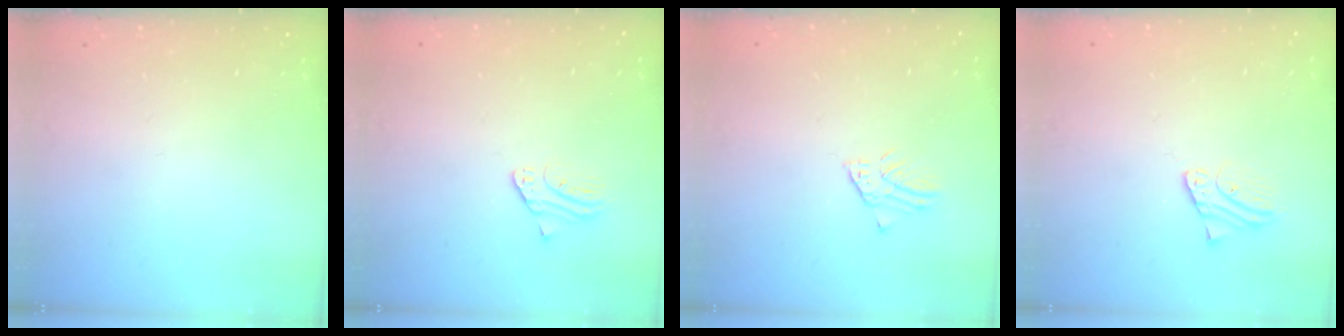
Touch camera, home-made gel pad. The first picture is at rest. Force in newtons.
{"total": 1.7, "press": 1.7, "slide": 0.3}
{"total": 1.5, "press": 1.5, "slide": 0.1}
{"total": 2.7, "press": 2.7, "slide": 0.2}